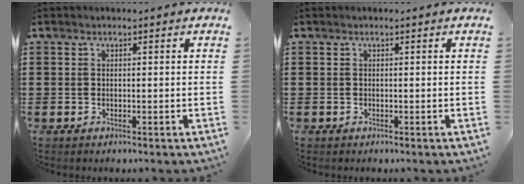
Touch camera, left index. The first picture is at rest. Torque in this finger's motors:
{"motor_torque": [0.00, 0.00, 0.00, 0.00]}